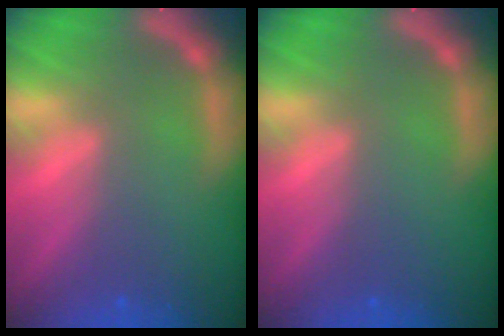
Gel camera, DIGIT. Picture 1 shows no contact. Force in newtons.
{"total": 0.0}